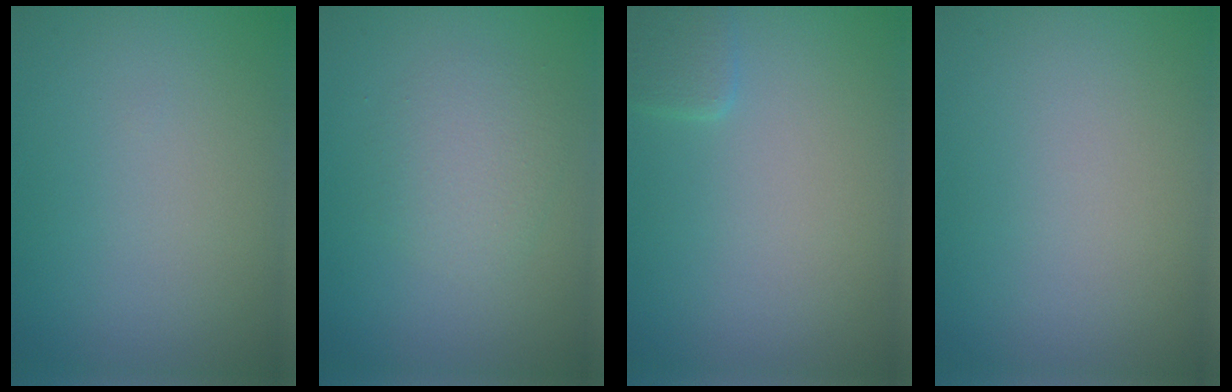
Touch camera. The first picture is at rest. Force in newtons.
{"total": 2.4, "press": 2.4, "slide": 0.0}
{"total": 1.3, "press": 1.3, "slide": 0.1}
{"total": 0.0}